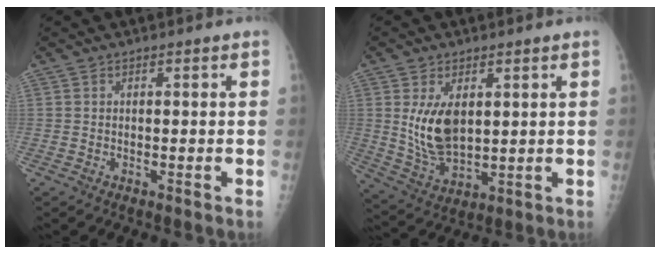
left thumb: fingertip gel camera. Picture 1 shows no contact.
{"total": 9.8, "force": [2.4, 5.6, 7.8], "torque": [-0.132, -0.022, 0.061]}